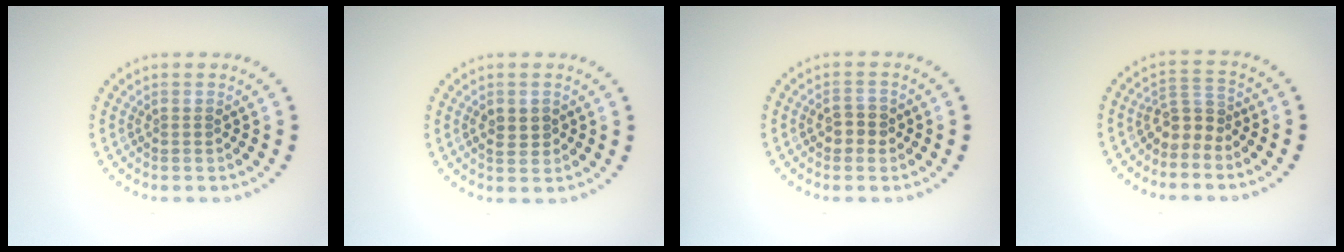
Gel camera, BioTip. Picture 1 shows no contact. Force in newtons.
{"total": 1.6, "press": 1.6, "slide": 0.1}
{"total": 1.9, "press": 1.8, "slide": 0.4}
{"total": 2.6, "press": 1.9, "slide": 1.8}